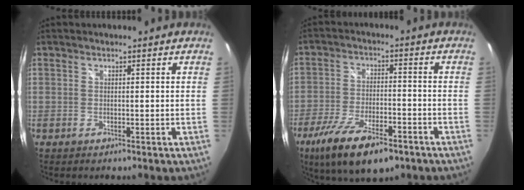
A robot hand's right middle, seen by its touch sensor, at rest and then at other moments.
{"total": 14.7, "force": [-9.2, 5.1, 10.3], "torque": [-0.213, -0.038, -0.160]}